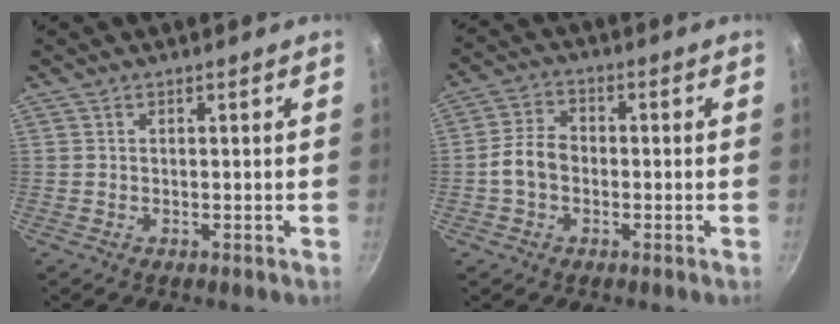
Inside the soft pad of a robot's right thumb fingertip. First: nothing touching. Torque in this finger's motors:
{"motor_torque": [0.44, 1.00, 0.80, -0.71, 0.20]}